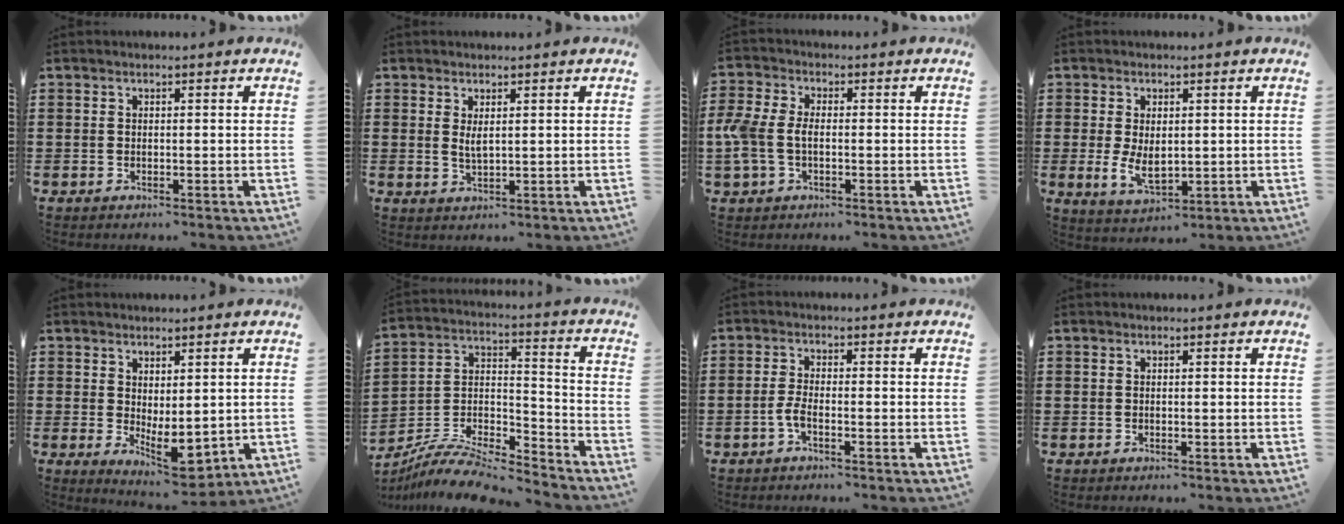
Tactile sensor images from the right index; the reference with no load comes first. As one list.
[{"total": 2.1, "force": [1.1, 0.6, 1.7], "torque": [-0.035, 0.001, 0.019]}, {"total": 4.7, "force": [-0.9, 2.9, 3.6], "torque": [-0.102, -0.004, -0.027]}, {"total": 4.6, "force": [0.0, 2.8, 3.6], "torque": [-0.069, 0.002, 0.000]}, {"total": 4.7, "force": [-0.4, 2.3, 4.0], "torque": [-0.063, 0.002, -0.003]}, {"total": 9.6, "force": [-9.0, 2.0, 2.8], "torque": [-0.053, 0.018, -0.179]}, {"total": 2.5, "force": [-1.2, 0.6, 2.1], "torque": [-0.052, -0.003, -0.026]}, {"total": 0.0}]